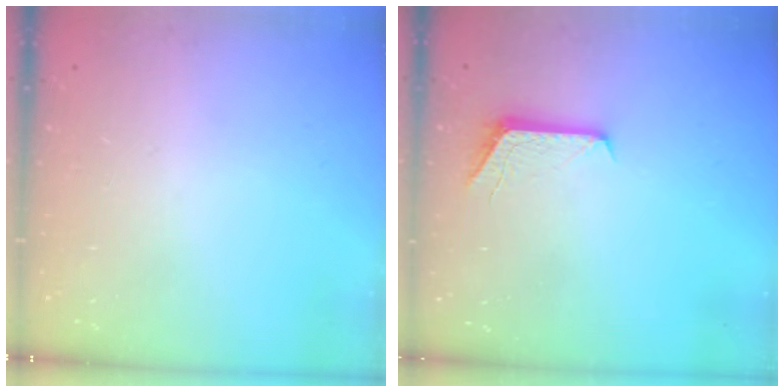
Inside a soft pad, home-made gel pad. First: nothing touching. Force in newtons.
{"total": 6.4, "press": 6.4, "slide": 0.5}